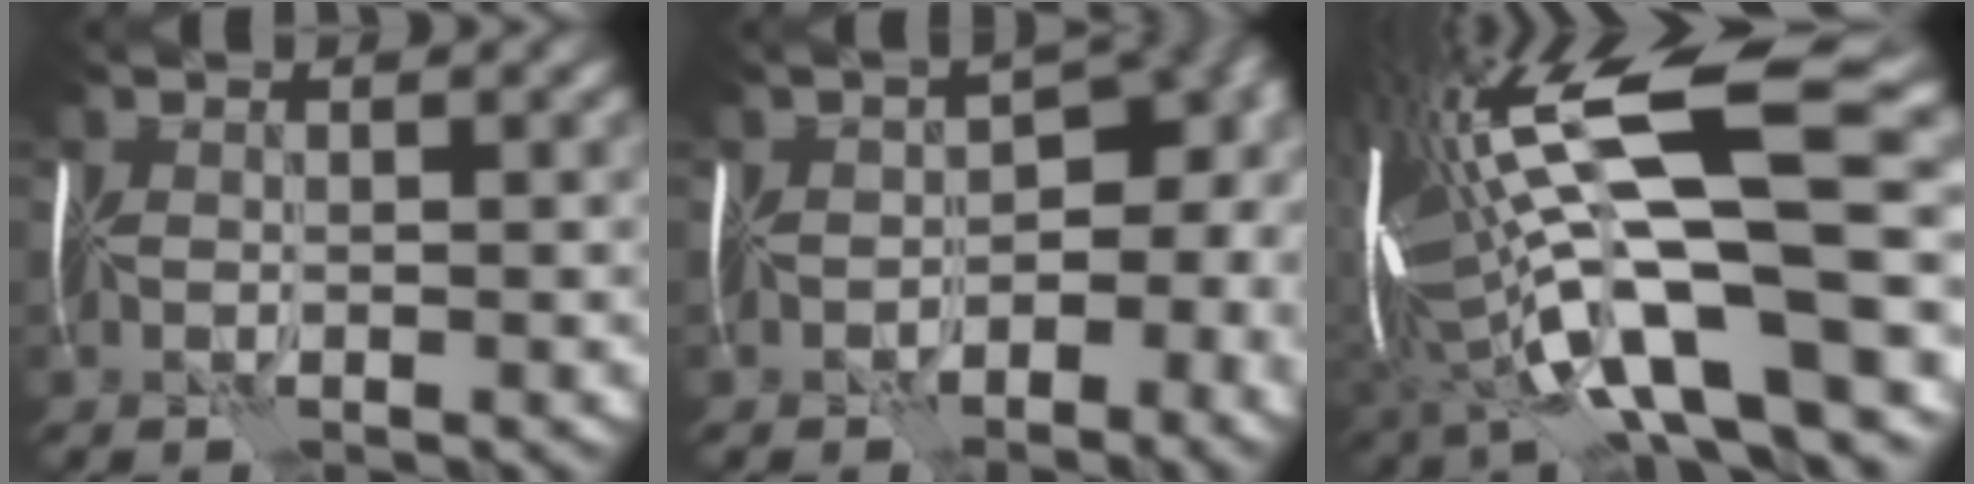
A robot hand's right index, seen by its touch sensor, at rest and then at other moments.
{"total": 8.0, "force": [-1.9, 5.0, 5.9], "torque": [-0.044, -0.001, -0.031]}
{"total": 17.7, "force": [-0.2, 5.2, 16.9], "torque": [-0.312, 0.006, -0.002]}